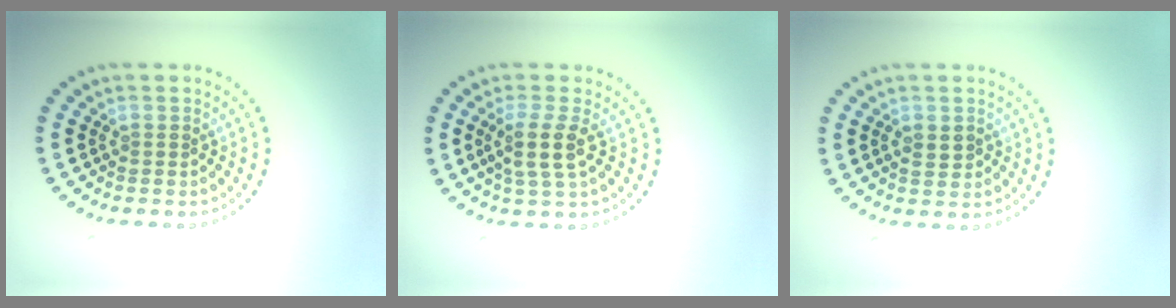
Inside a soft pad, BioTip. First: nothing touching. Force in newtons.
{"total": 2.8, "press": 2.4, "slide": 1.5}
{"total": 1.3, "press": 1.3, "slide": 0.0}